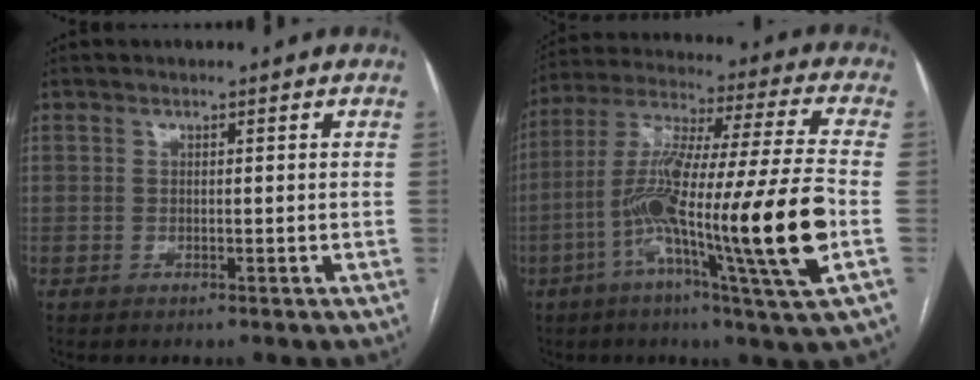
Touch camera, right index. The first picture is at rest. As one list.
[{"total": 21.2, "force": [-6.2, -0.9, 20.2], "torque": [-0.368, -0.013, -0.119]}]